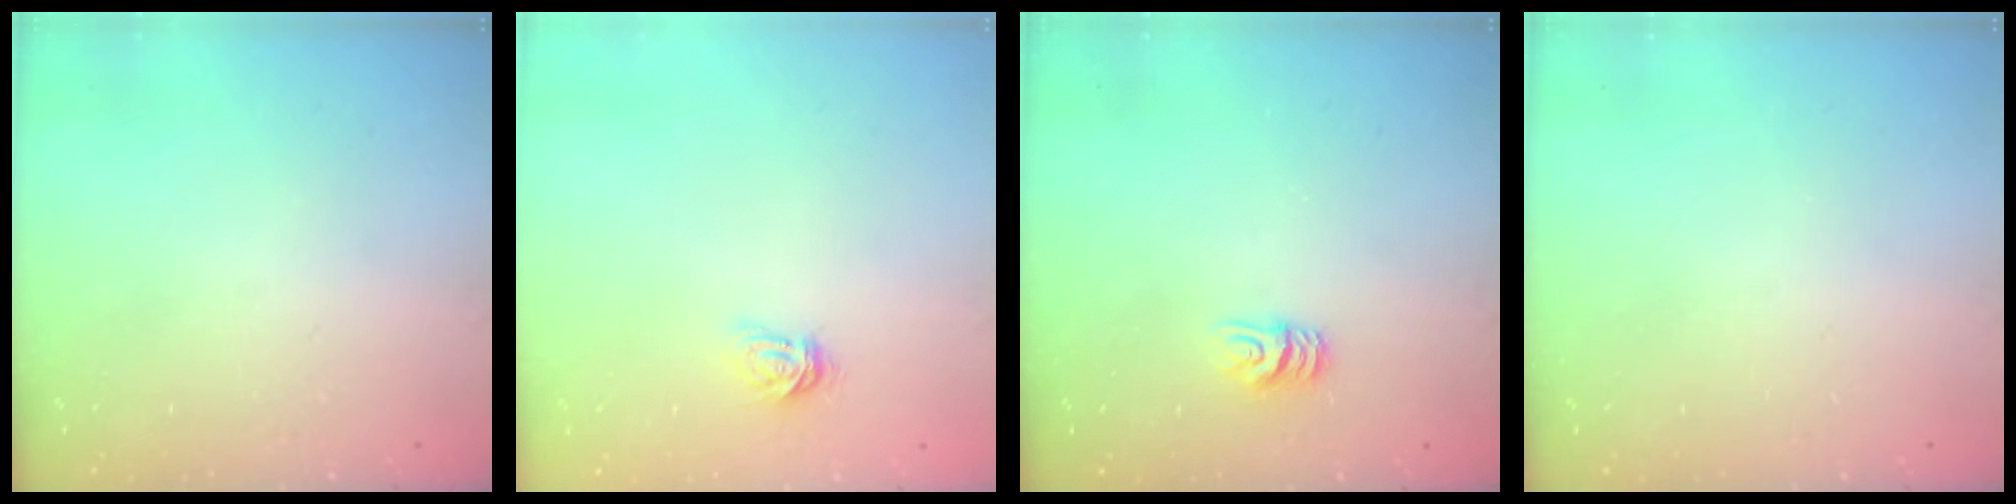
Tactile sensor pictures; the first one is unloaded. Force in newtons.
{"total": 5.1, "press": 5.1, "slide": 0.5}
{"total": 6.9, "press": 6.9, "slide": 0.6}
{"total": 0.0}